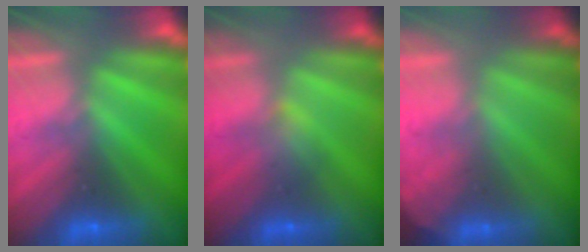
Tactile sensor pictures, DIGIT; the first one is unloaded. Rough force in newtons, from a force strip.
{"total": 2.7}
{"total": 1.9}